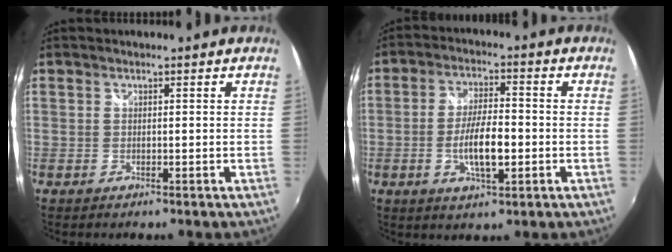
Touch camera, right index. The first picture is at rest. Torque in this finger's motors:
{"motor_torque": [0.26, -0.13, 0.33, 0.08]}